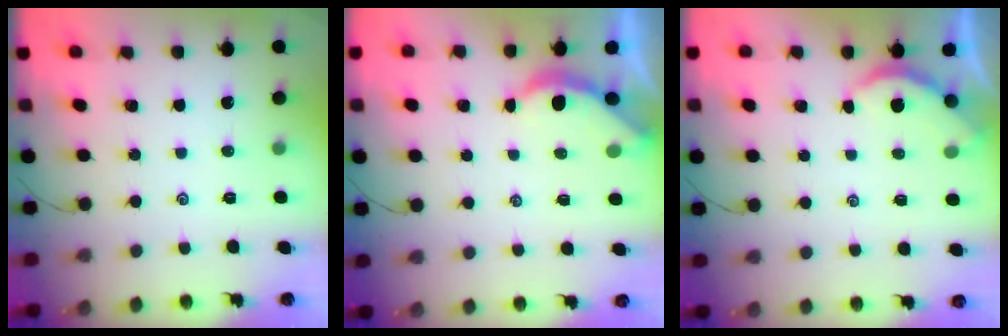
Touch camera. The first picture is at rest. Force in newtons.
{"total": 2.9, "press": 2.9, "slide": 0.2}
{"total": 2.5, "press": 2.5, "slide": 0.4}